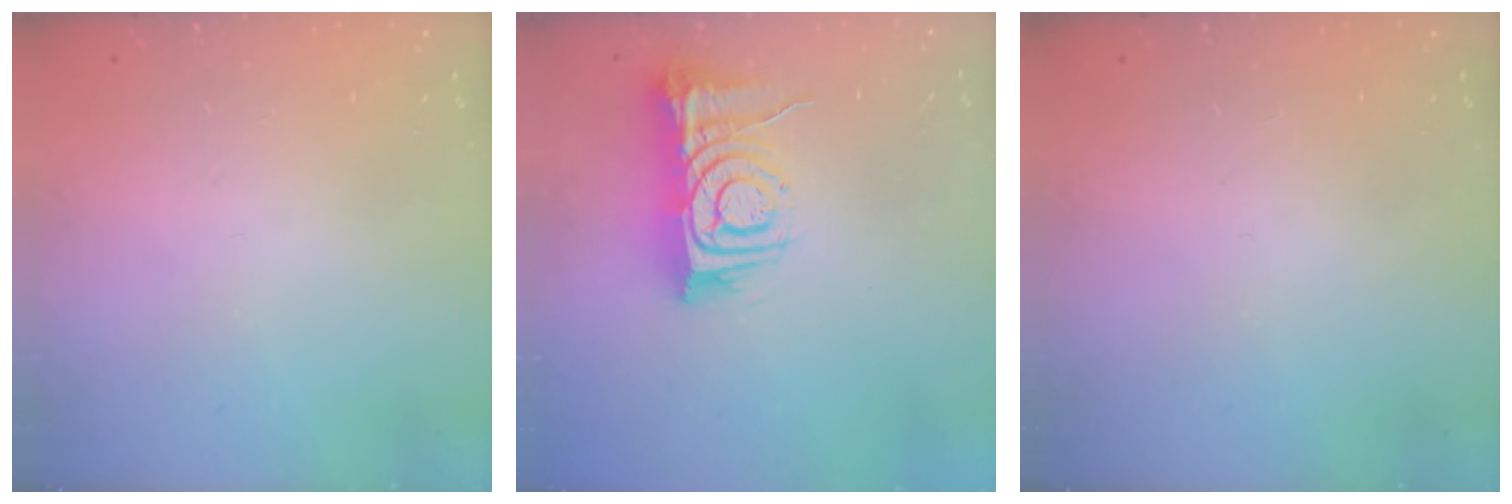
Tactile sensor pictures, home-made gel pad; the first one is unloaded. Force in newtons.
{"total": 10.2, "press": 10.2, "slide": 1.2}
{"total": 0.0}